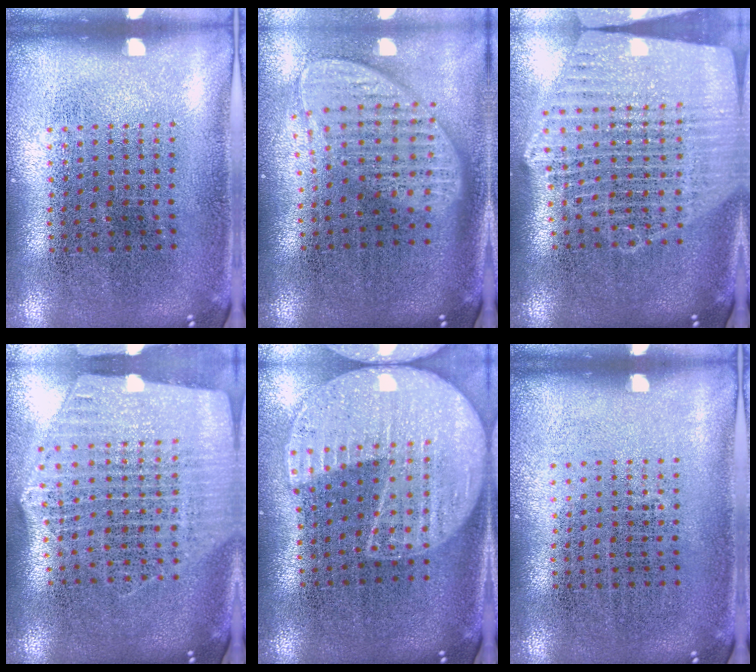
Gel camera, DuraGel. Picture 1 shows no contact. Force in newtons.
{"total": 2.0, "press": 1.6, "slide": 1.2}
{"total": 2.4, "press": 2.1, "slide": 1.2}
{"total": 2.6, "press": 2.3, "slide": 1.3}
{"total": 2.1, "press": 1.9, "slide": 0.9}
{"total": 0.0}